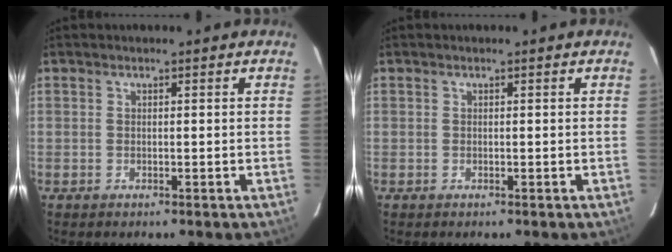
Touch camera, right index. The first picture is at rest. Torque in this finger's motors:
{"motor_torque": [0.00, 0.00, 0.02, 0.00]}